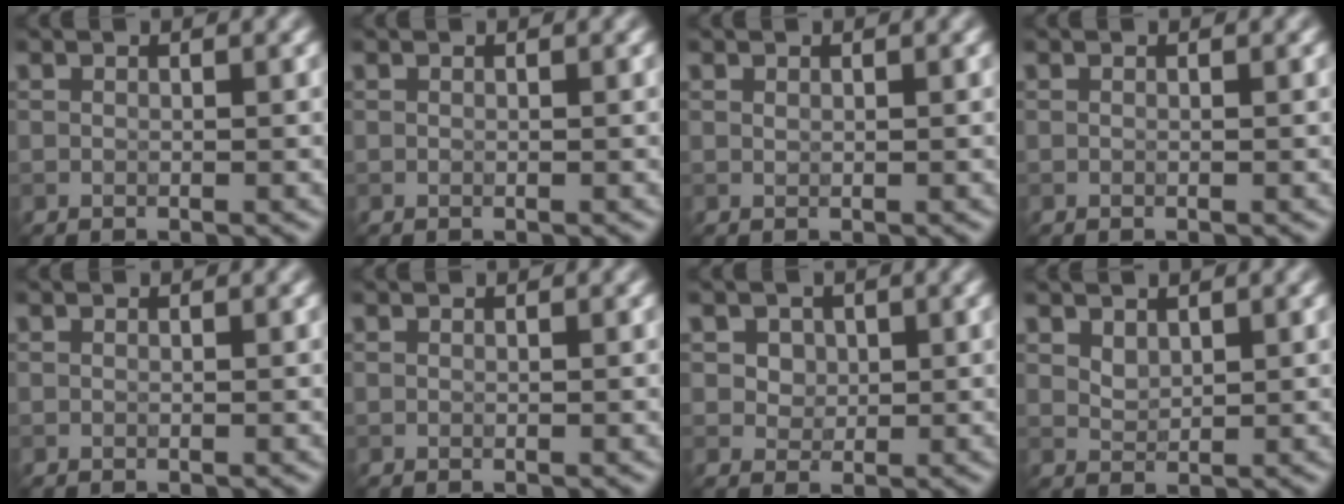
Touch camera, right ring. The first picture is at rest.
{"total": 0.0}
{"total": 0.0}
{"total": 0.0}
{"total": 0.0}
{"total": 0.0}
{"total": 3.4, "force": [1.5, 2.6, 1.6], "torque": [-0.040, 0.007, 0.032]}
{"total": 1.2, "force": [0.8, 0.6, 0.5], "torque": [-0.011, 0.000, 0.027]}